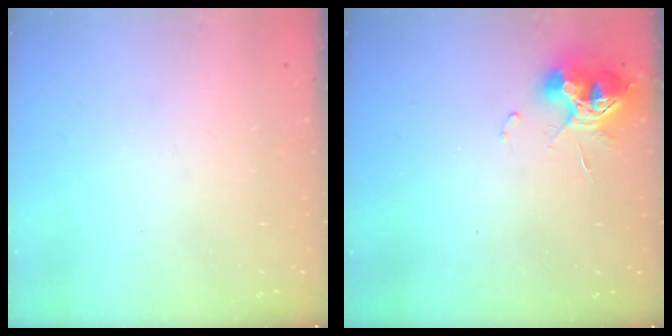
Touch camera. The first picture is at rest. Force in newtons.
{"total": 10.1, "press": 10.0, "slide": 0.5}